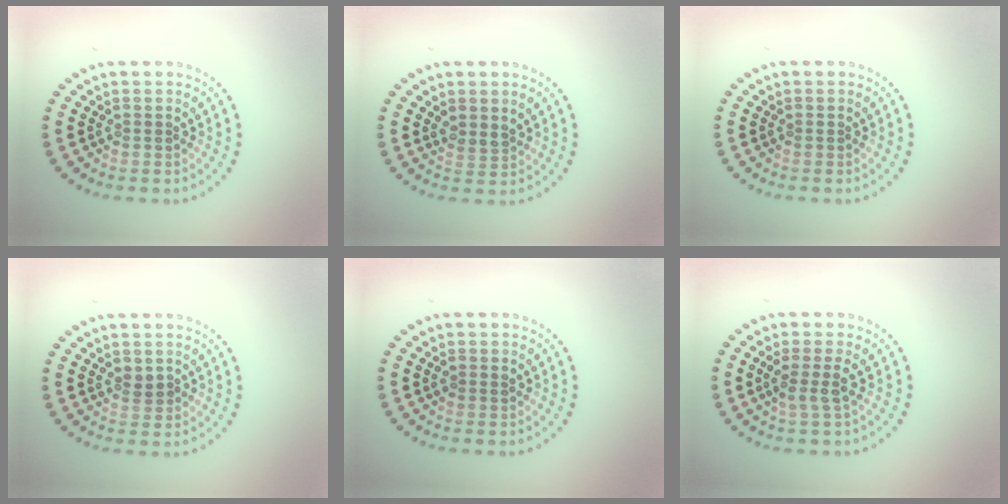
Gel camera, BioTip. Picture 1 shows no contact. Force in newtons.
{"total": 1.5, "press": 1.2, "slide": 0.9}
{"total": 0.0}
{"total": 1.1, "press": 1.1, "slide": 0.3}
{"total": 0.8, "press": 0.8, "slide": 0.1}
{"total": 2.0, "press": 1.7, "slide": 1.0}